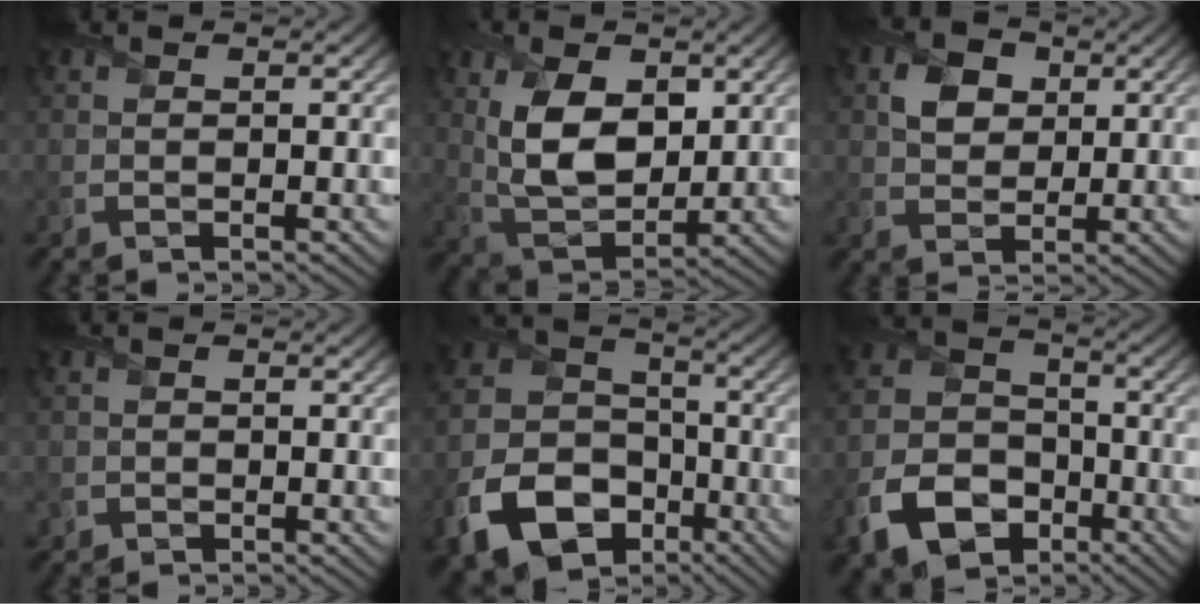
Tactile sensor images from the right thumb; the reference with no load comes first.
{"total": 10.0, "force": [2.7, 6.2, 7.3], "torque": [-0.167, -0.004, 0.055]}
{"total": 4.3, "force": [1.4, 3.3, 2.4], "torque": [-0.056, 0.004, 0.020]}
{"total": 1.0, "force": [-0.4, 0.9, 0.0], "torque": [0.005, -0.004, -0.013]}
{"total": 14.7, "force": [-7.3, 10.2, 7.7], "torque": [-0.189, -0.046, -0.136]}
{"total": 11.3, "force": [-5.7, 7.8, 5.9], "torque": [-0.146, -0.026, -0.120]}